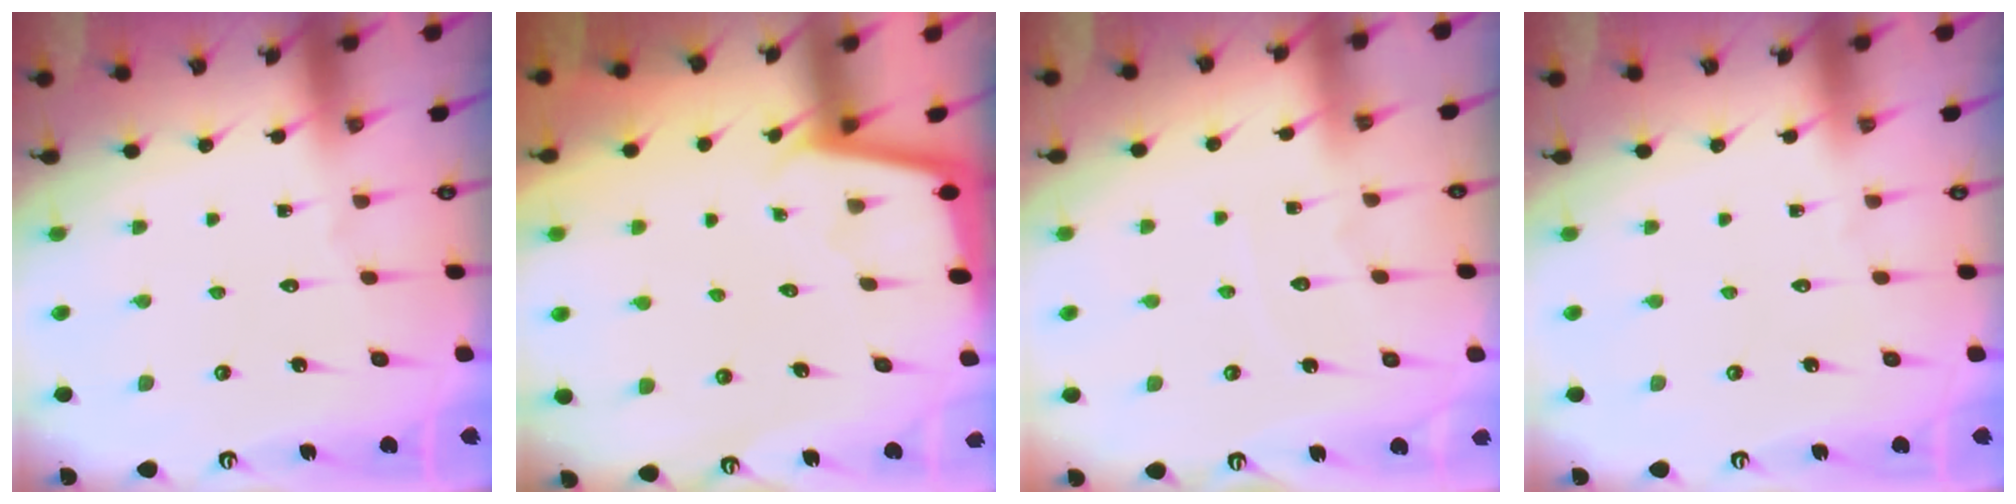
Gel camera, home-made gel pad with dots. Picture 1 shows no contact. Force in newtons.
{"total": 2.8, "press": 2.8, "slide": 0.2}
{"total": 3.5, "press": 3.5, "slide": 0.1}
{"total": 0.0}